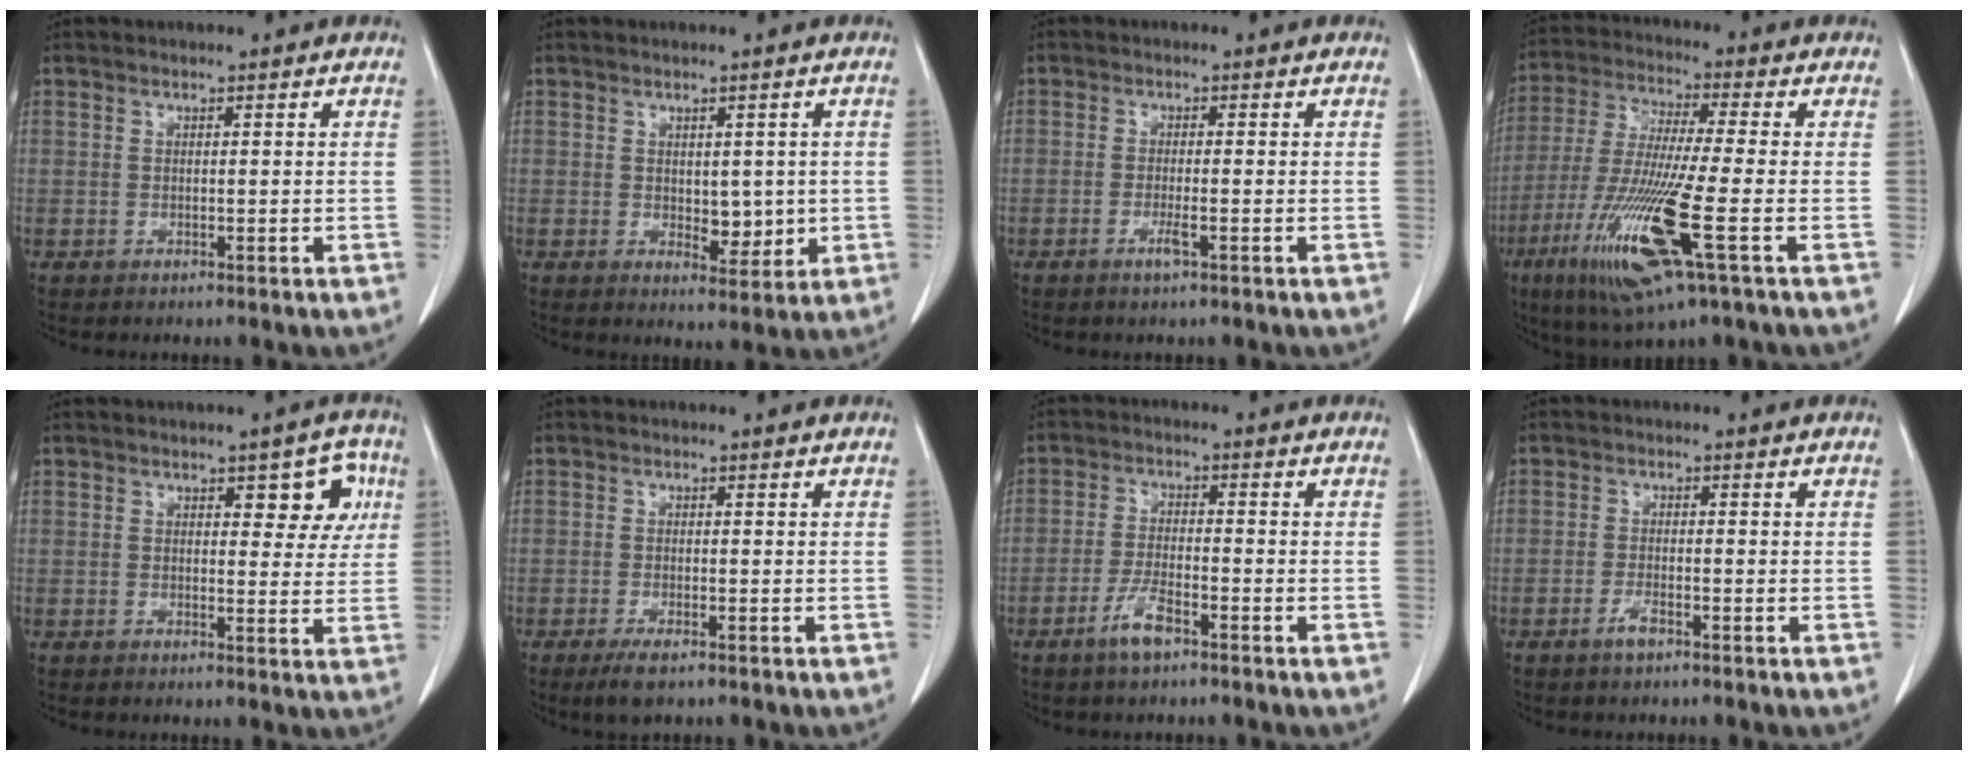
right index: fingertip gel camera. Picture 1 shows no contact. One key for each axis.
{"total": 4.1, "fx": 0.0, "fy": 2.3, "fz": 3.4, "tx": -0.037, "ty": -0.008, "tz": 0.010}
{"total": 2.1, "fx": -1.1, "fy": 0.1, "fz": 1.7, "tx": -0.032, "ty": -0.003, "tz": -0.020}
{"total": 15.3, "fx": -5.9, "fy": 0.4, "fz": 14.1, "tx": -0.296, "ty": -0.033, "tz": -0.112}
{"total": 5.5, "fx": 2.1, "fy": 2.6, "fz": 4.3, "tx": -0.037, "ty": 0.010, "tz": 0.023}
{"total": 2.9, "fx": -1.9, "fy": 0.6, "fz": 2.1, "tx": -0.041, "ty": -0.005, "tz": -0.032}
{"total": 4.9, "fx": -3.2, "fy": 0.9, "fz": 3.6, "tx": -0.076, "ty": -0.002, "tz": -0.060}
{"total": 2.2, "fx": -1.5, "fy": 0.4, "fz": 1.6, "tx": -0.035, "ty": -0.001, "tz": -0.029}